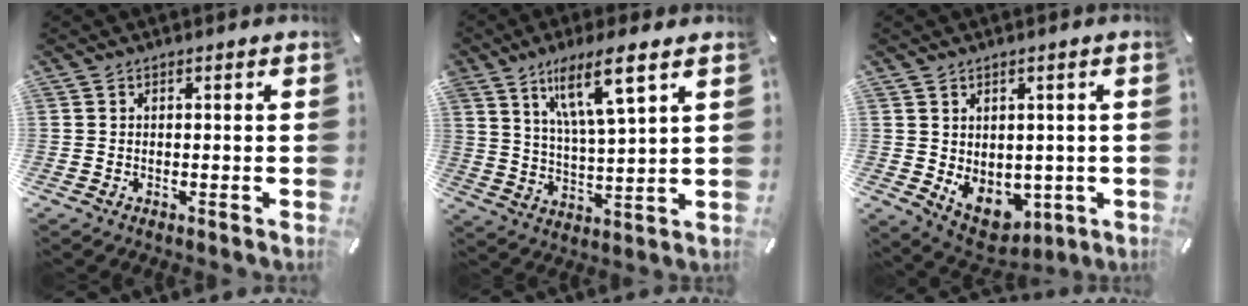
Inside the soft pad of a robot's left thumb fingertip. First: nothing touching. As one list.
[{"total": 12.2, "force": [7.6, 2.7, 9.1], "torque": [-0.171, -0.022, 0.130]}, {"total": 7.7, "force": [-1.0, 6.5, 3.9], "torque": [-0.057, -0.010, -0.012]}]